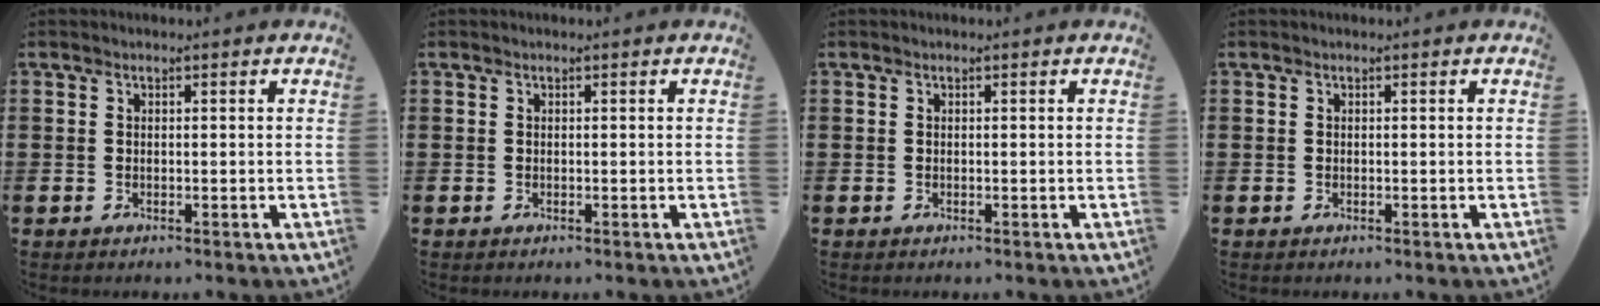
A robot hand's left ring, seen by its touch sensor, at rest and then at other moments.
{"total": 0.0}
{"total": 0.0}
{"total": 0.0}